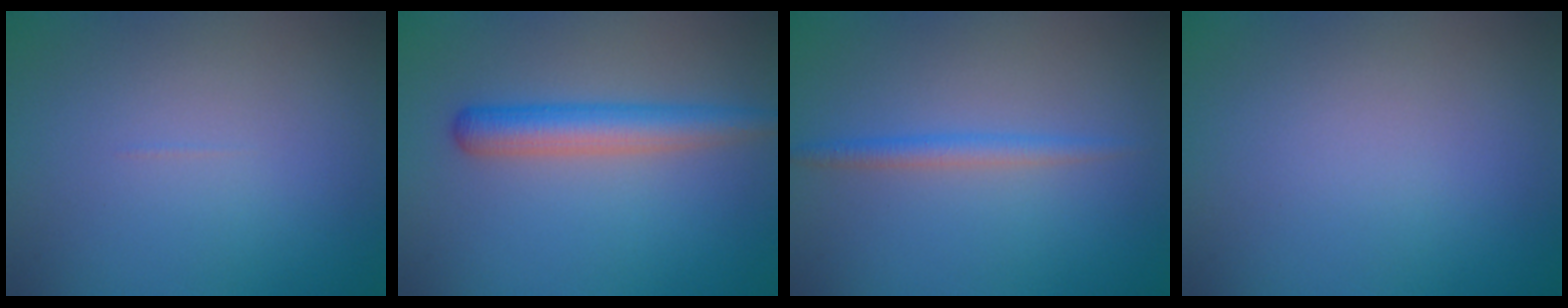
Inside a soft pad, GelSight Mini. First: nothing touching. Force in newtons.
{"total": 3.8, "press": 3.8, "slide": 0.2}
{"total": 1.7, "press": 1.7, "slide": 0.1}
{"total": 0.0}